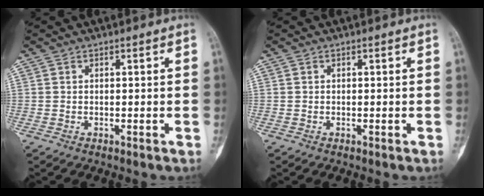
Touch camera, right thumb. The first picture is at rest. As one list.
[{"total": 0.0}]